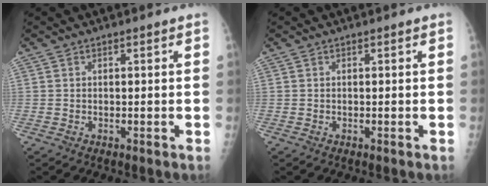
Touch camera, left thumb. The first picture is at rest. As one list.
[{"total": 0.0}]